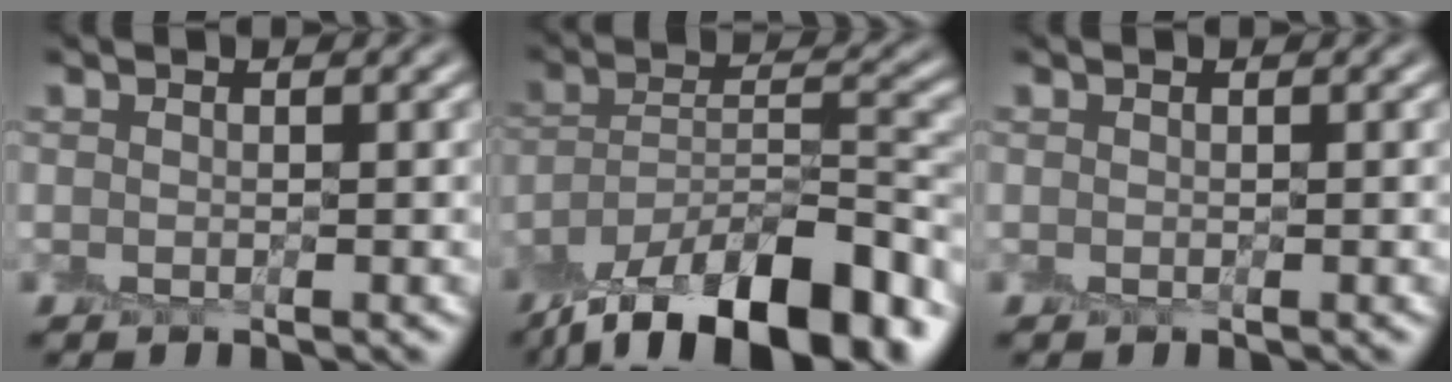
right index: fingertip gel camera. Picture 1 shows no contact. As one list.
[{"total": 14.4, "force": [-10.4, 4.6, 8.8], "torque": [-0.155, 0.005, -0.174]}, {"total": 0.0}]